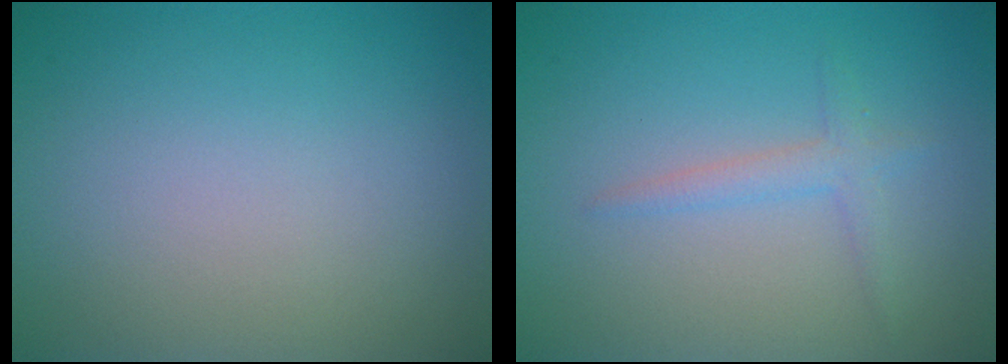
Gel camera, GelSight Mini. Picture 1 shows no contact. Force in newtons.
{"total": 1.6, "press": 1.6, "slide": 0.1}